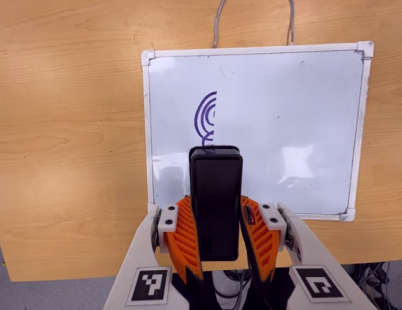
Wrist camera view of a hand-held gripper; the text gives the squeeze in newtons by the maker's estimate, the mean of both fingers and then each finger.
{"total": 8.3, "left": 6.2, "right": 10.4}